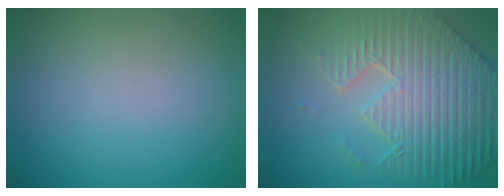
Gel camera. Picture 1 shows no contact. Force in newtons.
{"total": 9.4, "press": 6.5, "slide": 6.8}